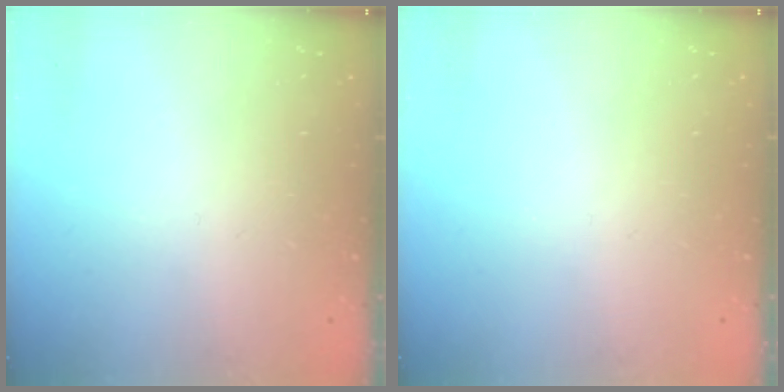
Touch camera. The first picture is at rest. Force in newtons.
{"total": 0.0}